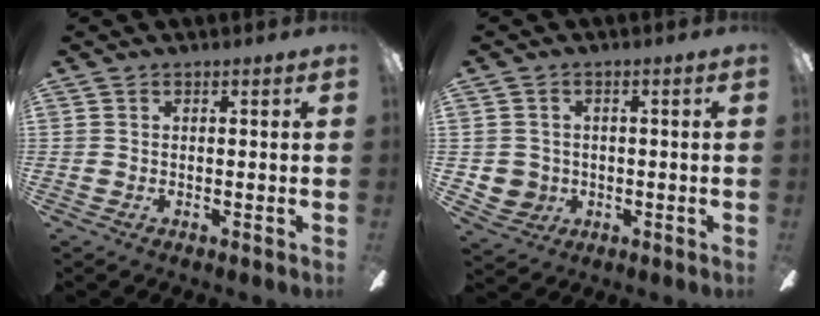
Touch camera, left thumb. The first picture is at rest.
{"total": 3.8, "force": [0.1, 3.8, 0.2], "torque": [-0.014, 0.008, 0.005]}